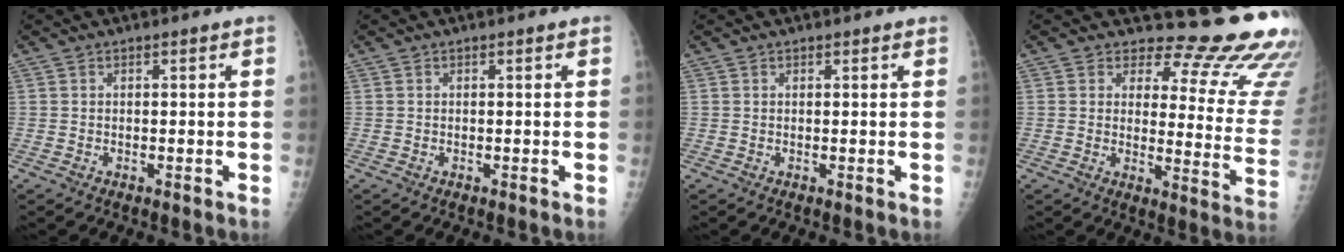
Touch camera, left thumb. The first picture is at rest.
{"total": 0.0}
{"total": 0.5, "force": [0.4, 0.3, 0.1], "torque": [-0.004, -0.003, 0.004]}
{"total": 18.0, "force": [15.9, 5.8, 6.2], "torque": [-0.022, -0.153, 0.163]}